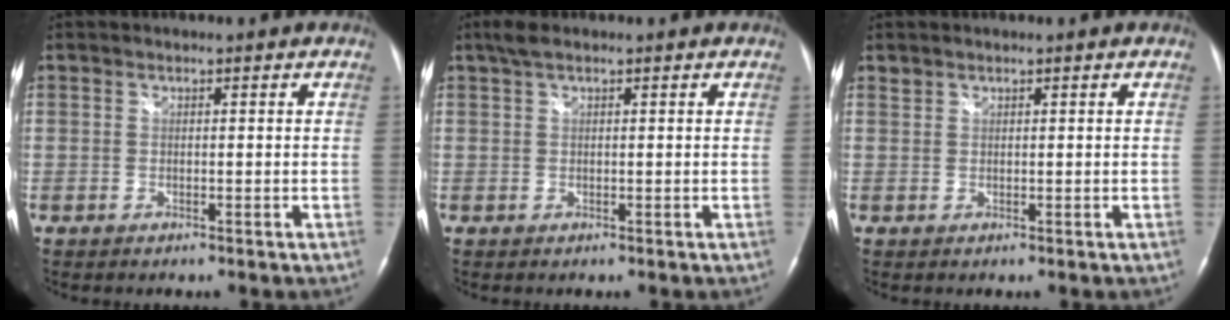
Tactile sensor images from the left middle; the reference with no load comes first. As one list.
[{"total": 2.1, "force": [1.5, 0.4, 1.5], "torque": [-0.036, 0.018, 0.030]}, {"total": 0.6, "force": [0.6, 0.2, -0.1], "torque": [-0.001, 0.005, 0.011]}]